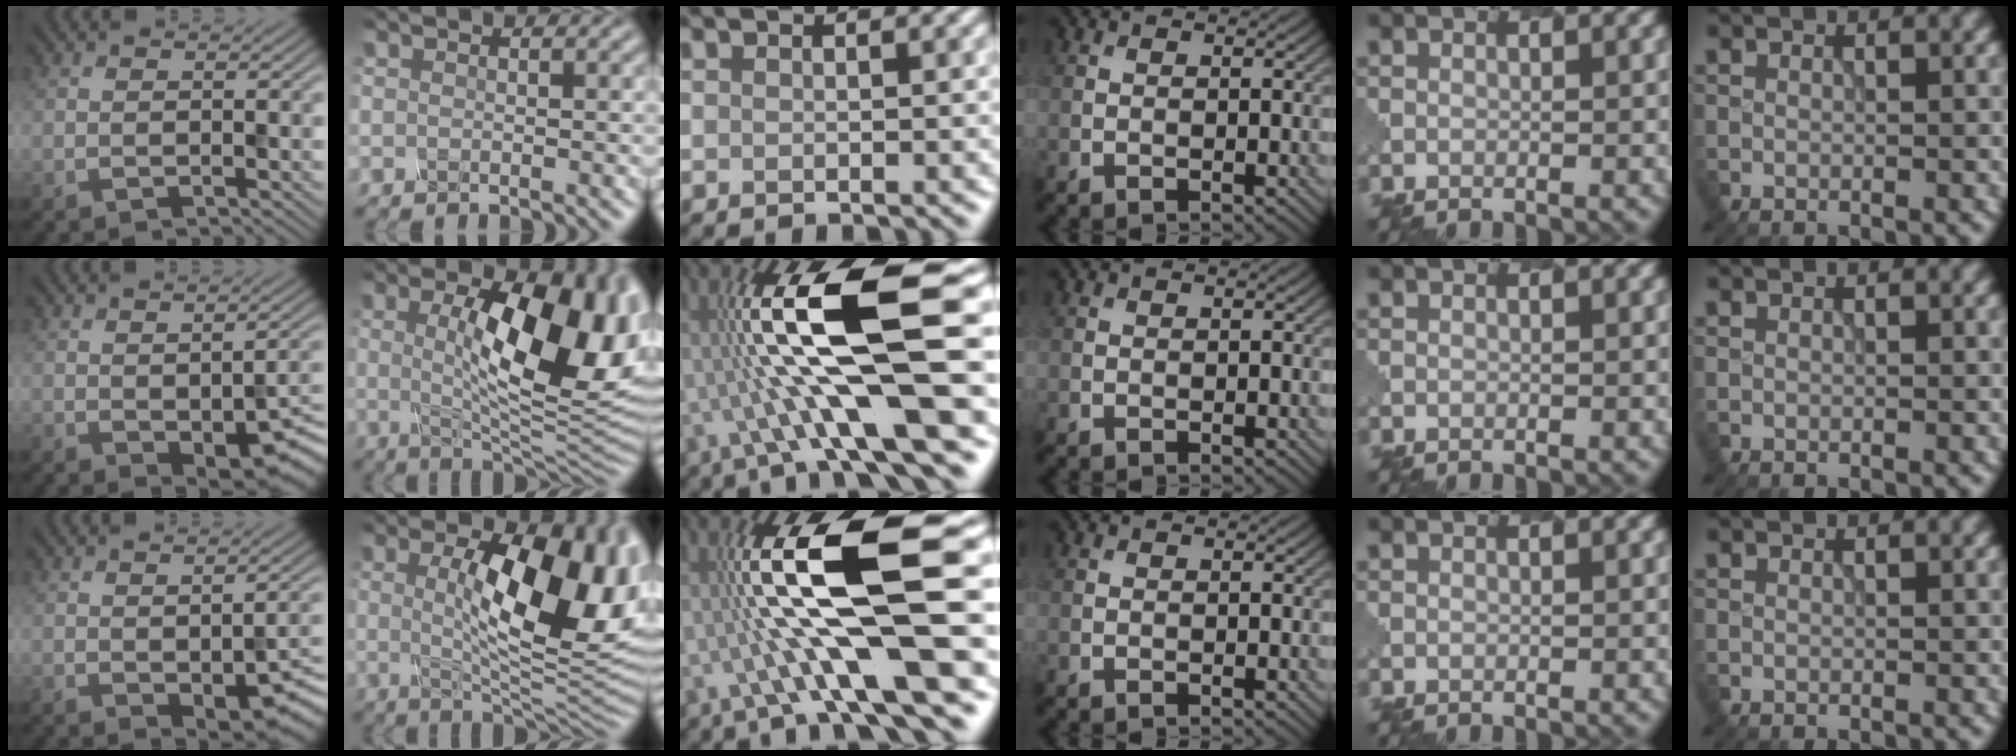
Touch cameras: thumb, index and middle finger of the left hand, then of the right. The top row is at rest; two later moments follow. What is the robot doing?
{"motion": "pour", "object": "mug"}